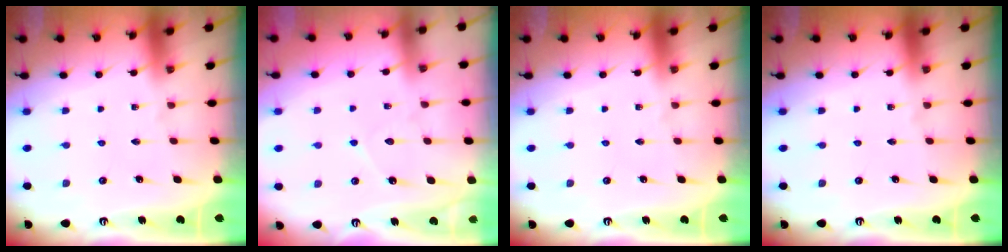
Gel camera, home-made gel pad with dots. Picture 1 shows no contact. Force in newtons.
{"total": 6.2, "press": 6.2, "slide": 0.5}
{"total": 0.0}
{"total": 0.0}